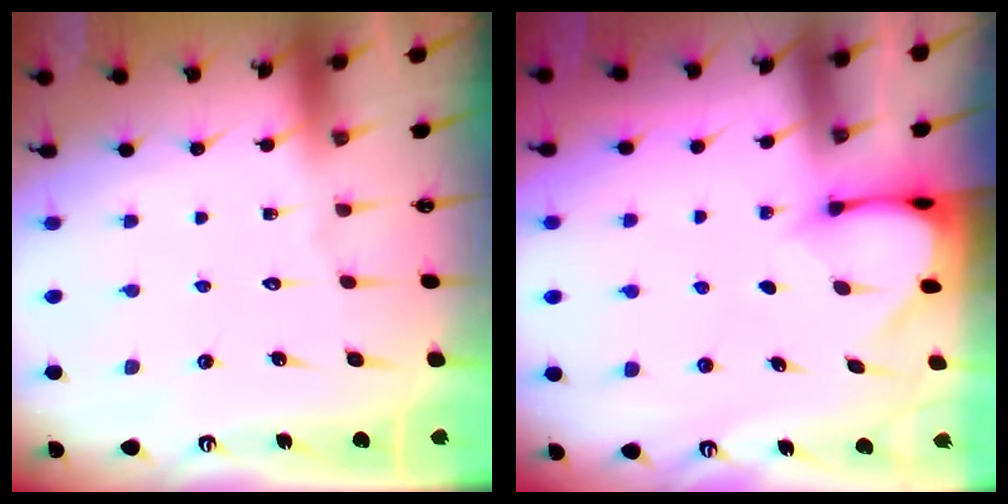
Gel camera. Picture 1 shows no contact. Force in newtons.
{"total": 3.4, "press": 3.4, "slide": 0.3}